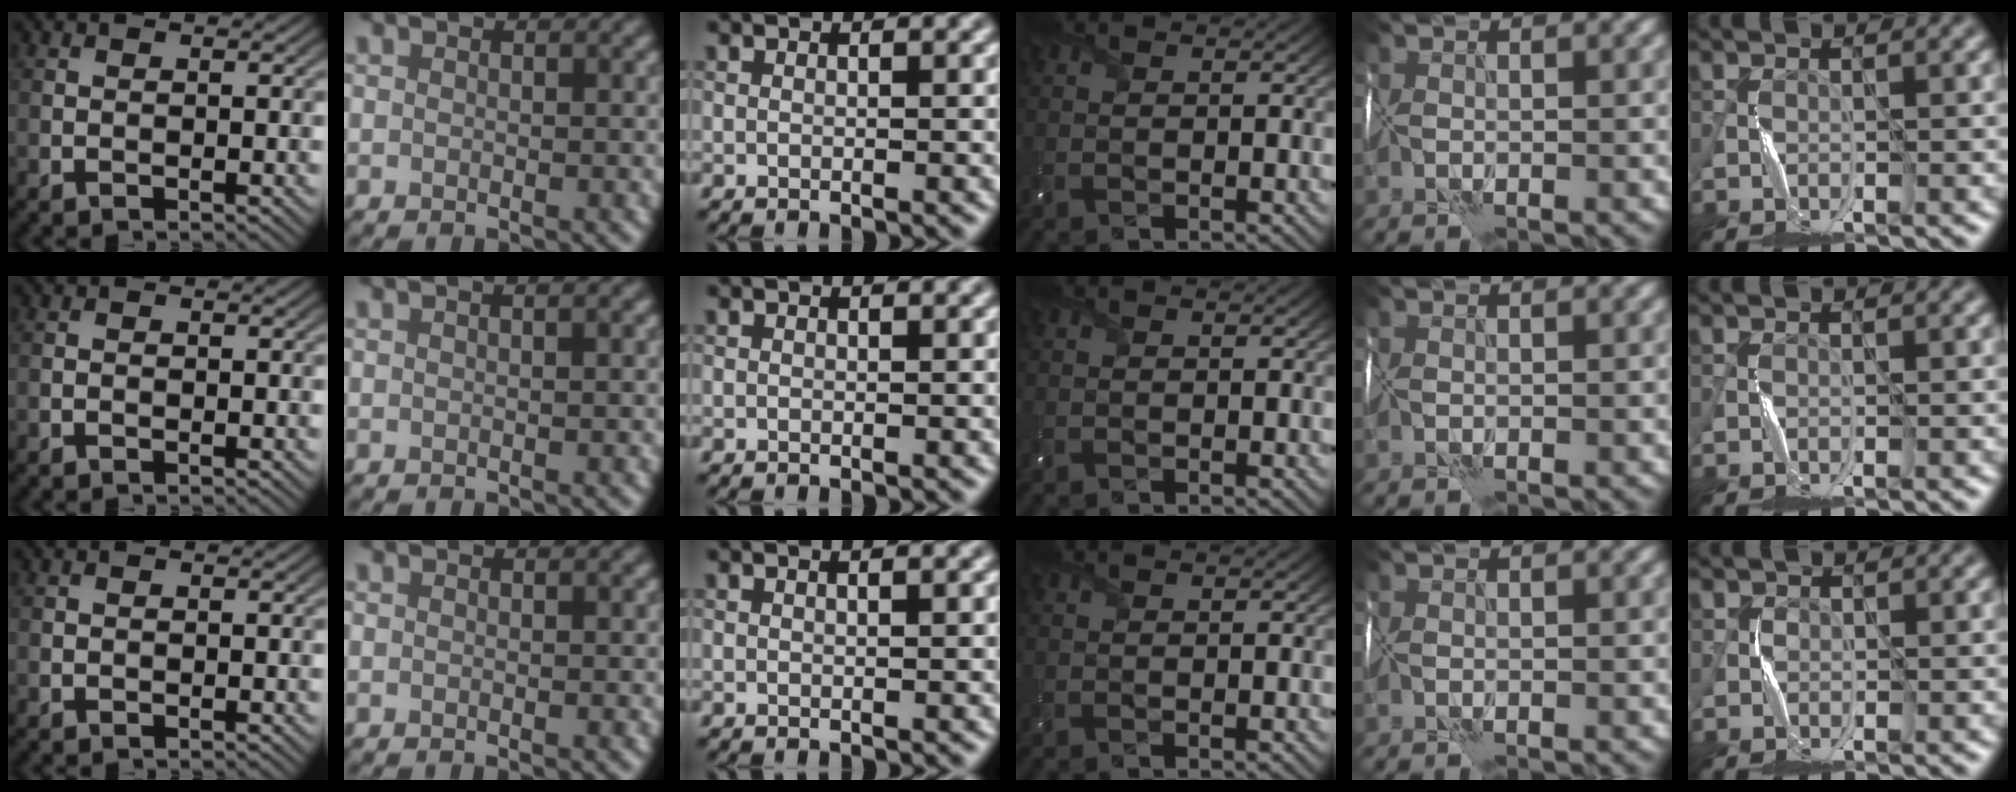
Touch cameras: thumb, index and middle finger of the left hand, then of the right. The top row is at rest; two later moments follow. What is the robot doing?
{"motion": "wrap", "object": "scarf"}